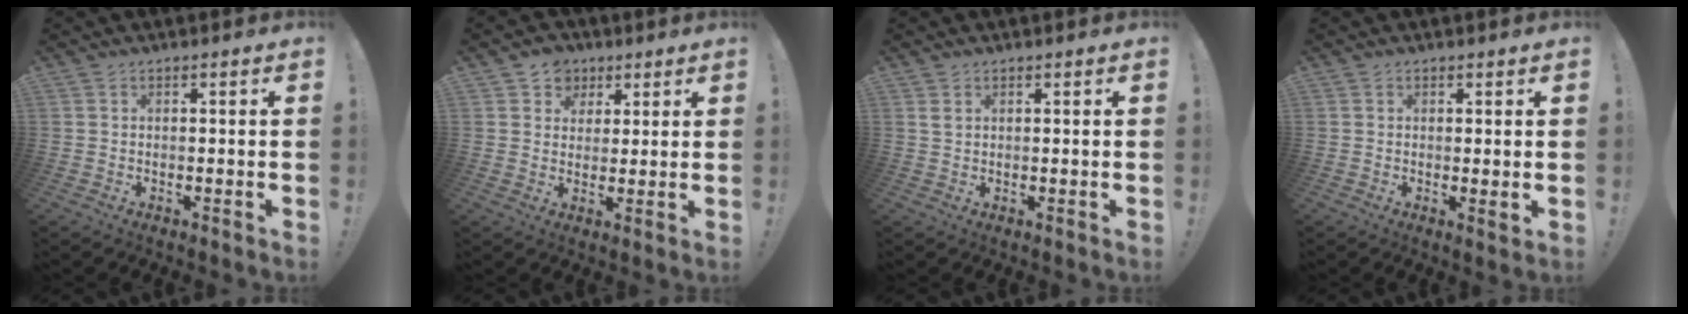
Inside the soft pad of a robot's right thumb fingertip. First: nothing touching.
{"total": 6.2, "force": [2.6, 5.5, 1.1], "torque": [-0.015, -0.017, 0.052]}
{"total": 1.3, "force": [0.7, 0.7, 0.8], "torque": [-0.016, 0.000, 0.013]}
{"total": 1.6, "force": [0.7, 0.2, 1.4], "torque": [-0.013, -0.005, 0.009]}